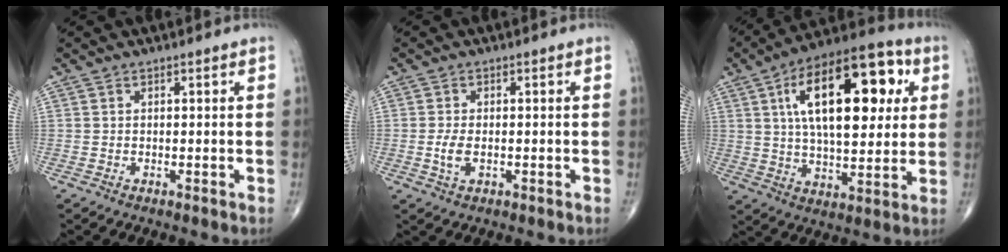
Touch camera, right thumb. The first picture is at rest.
{"total": 3.2, "force": [-0.6, 1.6, 2.7], "torque": [-0.058, -0.003, -0.012]}
{"total": 24.0, "force": [6.4, 11.2, 20.2], "torque": [-0.294, 0.004, 0.092]}